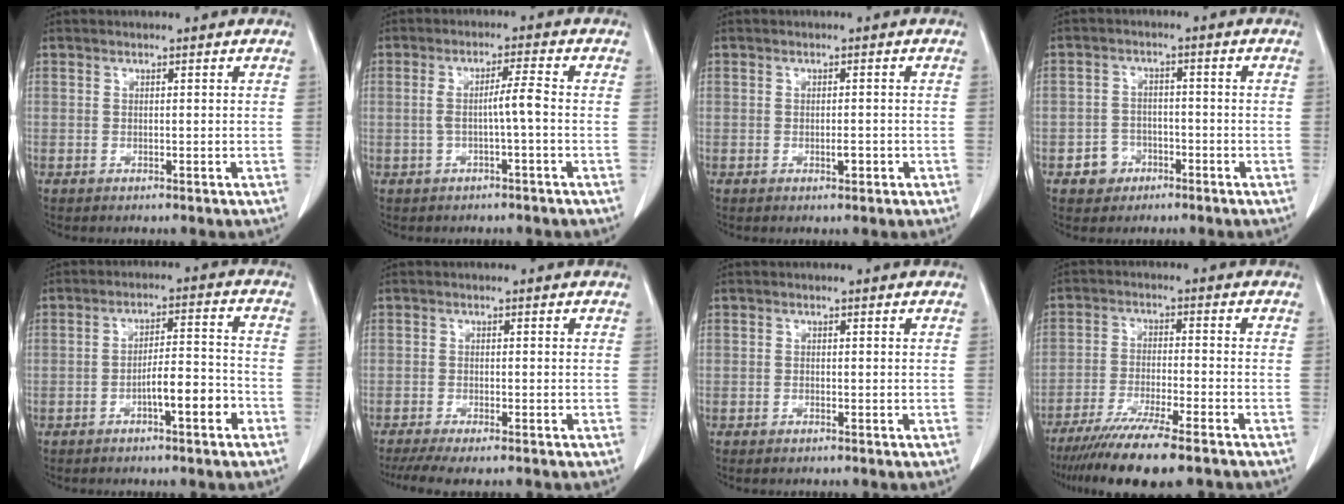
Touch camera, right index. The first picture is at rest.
{"total": 3.8, "force": [-0.7, -0.3, 3.8], "torque": [-0.067, 0.010, -0.009]}
{"total": 1.5, "force": [-0.5, 0.5, 1.3], "torque": [-0.024, 0.000, -0.007]}
{"total": 3.9, "force": [-2.0, 3.2, 0.7], "torque": [-0.006, 0.013, -0.031]}
{"total": 6.8, "force": [-3.3, 1.0, 5.8], "torque": [-0.093, 0.016, -0.051]}
{"total": 6.8, "force": [-5.5, 0.8, 3.9], "torque": [-0.059, -0.012, -0.086]}
{"total": 0.7, "force": [-0.6, 0.2, 0.4], "torque": [-0.011, -0.001, -0.007]}
{"total": 13.6, "force": [-10.8, 0.9, 8.3], "torque": [-0.140, -0.034, -0.174]}